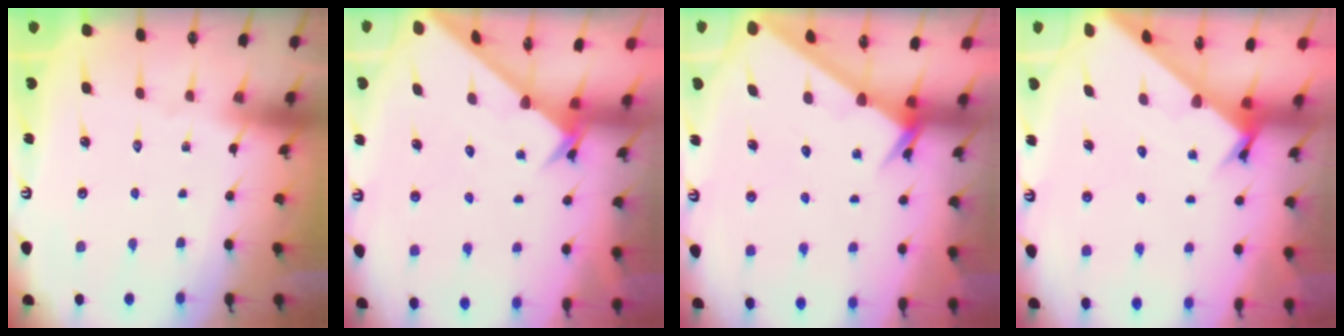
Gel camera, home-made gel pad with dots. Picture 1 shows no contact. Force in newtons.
{"total": 2.6, "press": 2.6, "slide": 0.2}
{"total": 2.5, "press": 2.5, "slide": 0.2}
{"total": 2.1, "press": 2.1, "slide": 0.1}